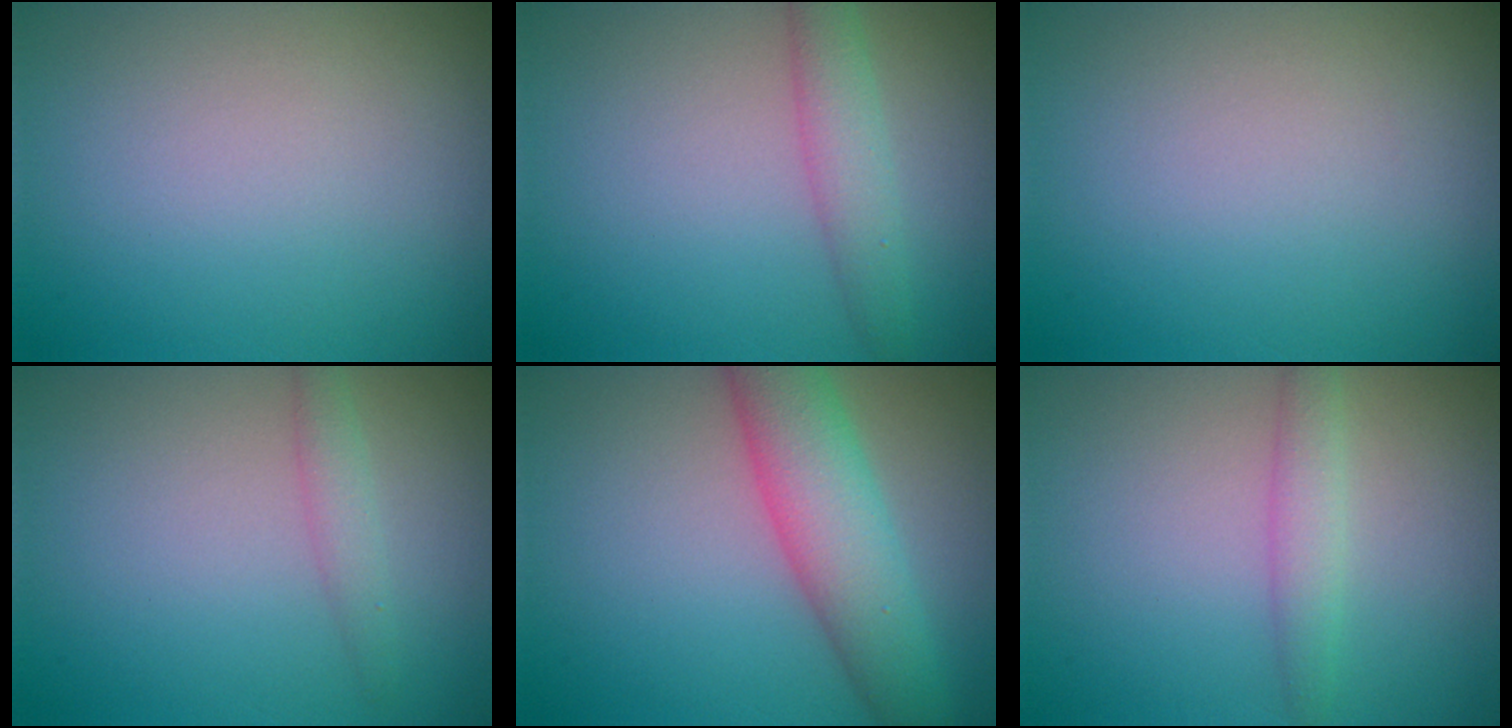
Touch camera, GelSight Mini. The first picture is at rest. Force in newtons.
{"total": 2.8, "press": 2.8, "slide": 0.1}
{"total": 0.0}
{"total": 1.5, "press": 1.5, "slide": 0.0}
{"total": 6.3, "press": 6.3, "slide": 0.3}
{"total": 1.9, "press": 1.9, "slide": 0.1}